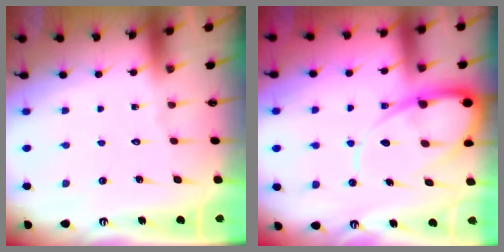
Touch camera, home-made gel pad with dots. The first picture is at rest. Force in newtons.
{"total": 13.3, "press": 13.2, "slide": 1.3}